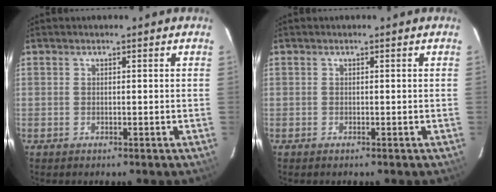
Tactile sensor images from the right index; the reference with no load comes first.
{"total": 0.0}